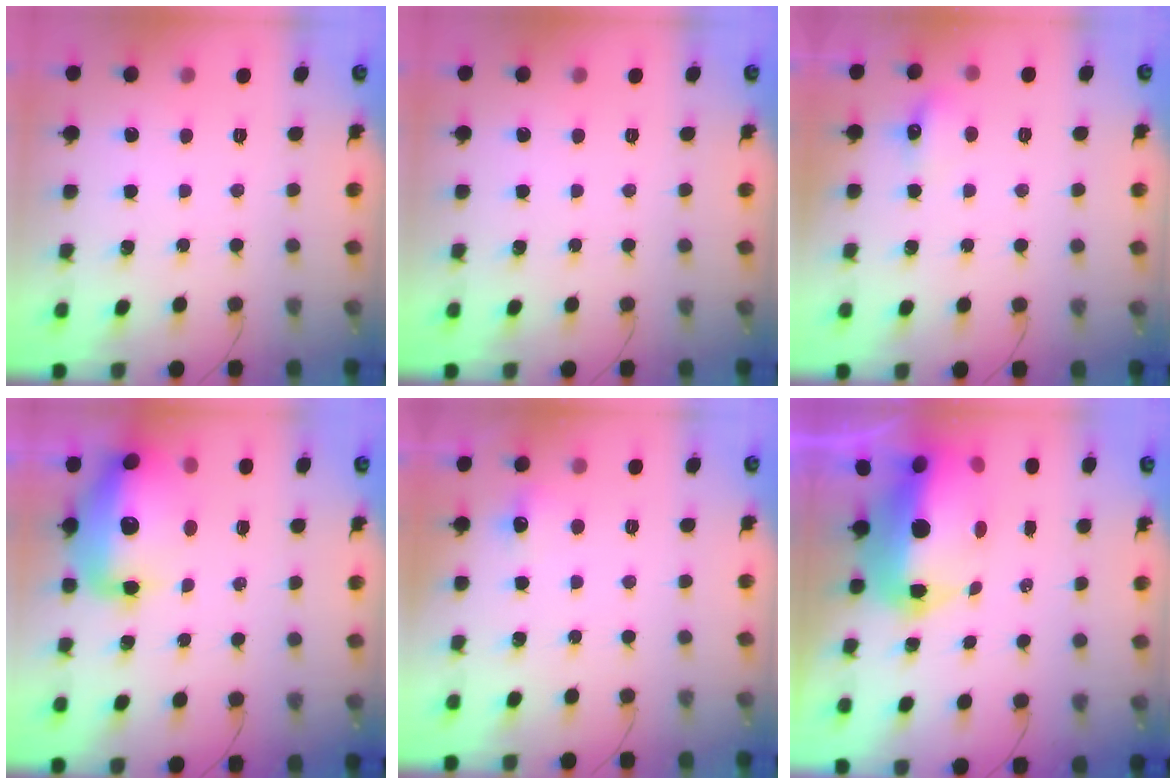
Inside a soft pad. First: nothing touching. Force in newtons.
{"total": 0.0}
{"total": 5.6, "press": 5.5, "slide": 1.4}
{"total": 18.2, "press": 17.7, "slide": 4.1}
{"total": 5.3, "press": 5.0, "slide": 1.7}
{"total": 17.4, "press": 17.0, "slide": 3.7}